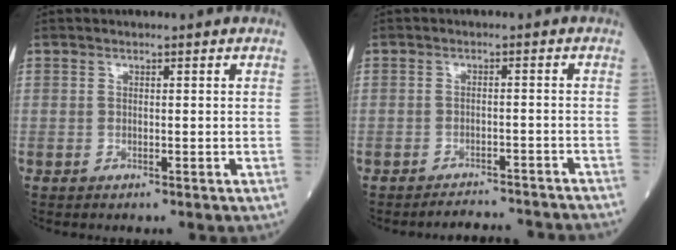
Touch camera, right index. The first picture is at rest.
{"total": 7.7, "force": [-7.6, 0.5, 1.3], "torque": [-0.001, 0.003, -0.090]}